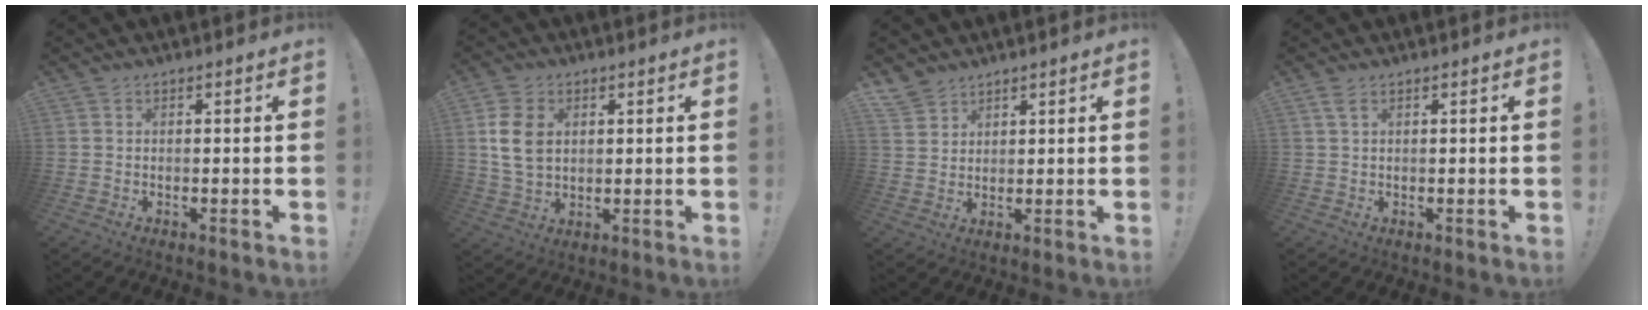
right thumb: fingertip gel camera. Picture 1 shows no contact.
{"total": 9.6, "force": [2.1, 6.9, 6.3], "torque": [-0.126, 0.002, 0.040]}
{"total": 5.0, "force": [4.3, 2.5, 0.9], "torque": [-0.020, -0.026, 0.083]}
{"total": 2.0, "force": [1.0, 0.6, 1.6], "torque": [-0.031, 0.001, 0.018]}